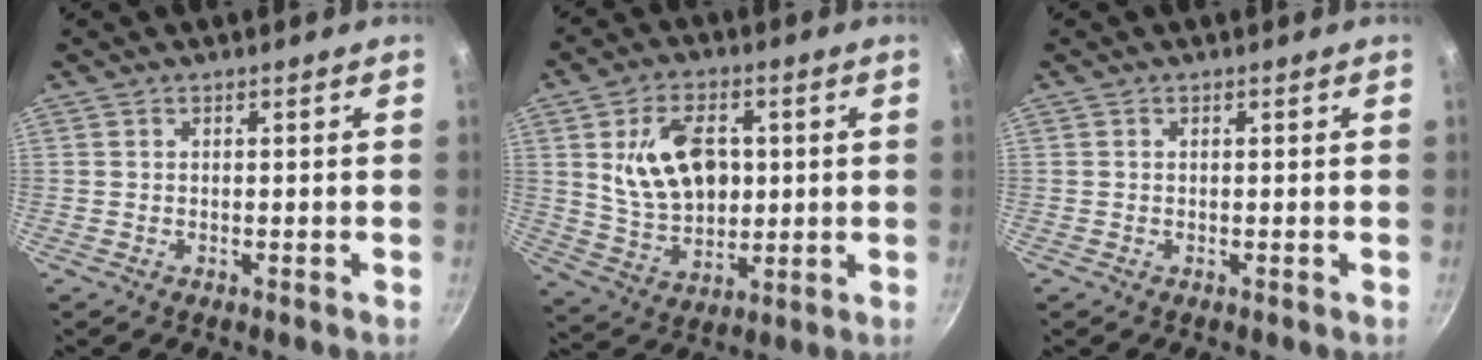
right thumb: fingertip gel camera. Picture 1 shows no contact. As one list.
[{"total": 14.5, "force": [2.6, 9.5, 10.6], "torque": [-0.156, -0.011, 0.053]}, {"total": 0.0}]